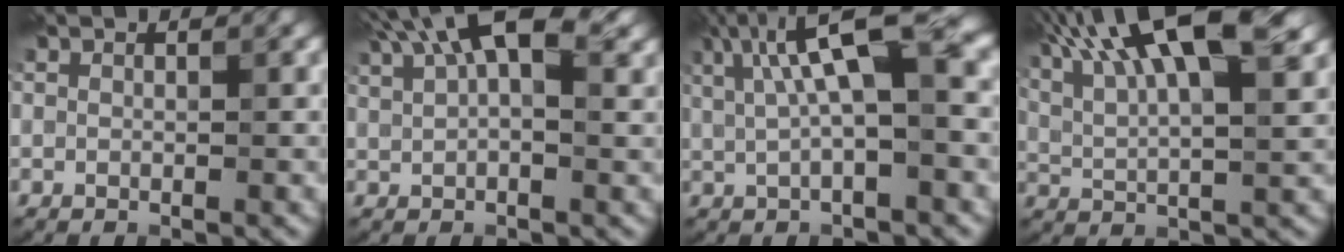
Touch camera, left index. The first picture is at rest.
{"total": 8.4, "force": [4.4, 3.4, 6.2], "torque": [-0.100, 0.021, 0.066]}
{"total": 8.4, "force": [2.3, 2.2, 7.8], "torque": [-0.132, 0.016, 0.034]}
{"total": 12.7, "force": [6.6, 3.8, 10.1], "torque": [-0.162, 0.022, 0.098]}